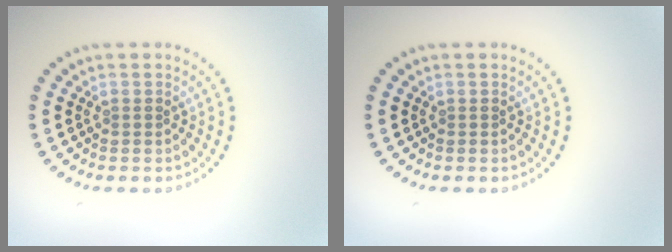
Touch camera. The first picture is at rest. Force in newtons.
{"total": 0.0}